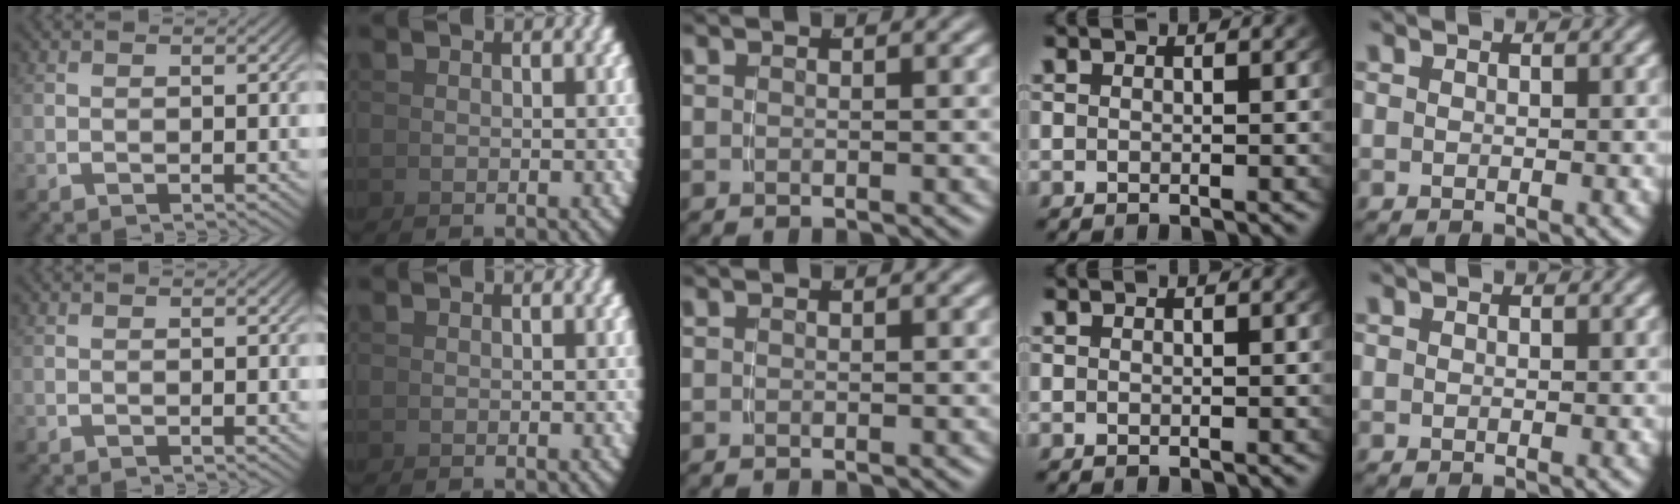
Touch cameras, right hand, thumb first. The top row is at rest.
{}